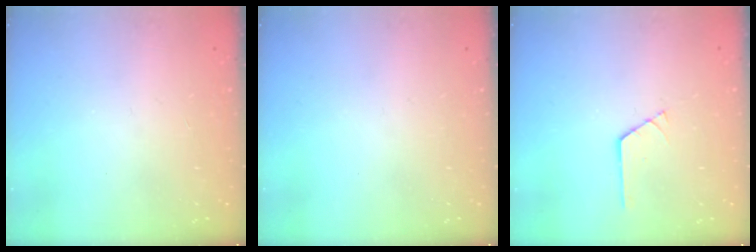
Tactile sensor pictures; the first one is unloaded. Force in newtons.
{"total": 0.0}
{"total": 1.0, "press": 1.0, "slide": 0.1}